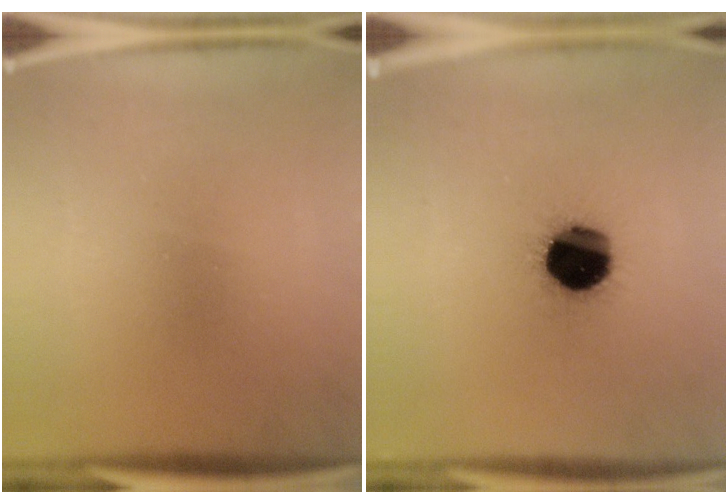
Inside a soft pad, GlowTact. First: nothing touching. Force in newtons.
{"total": 17.6}